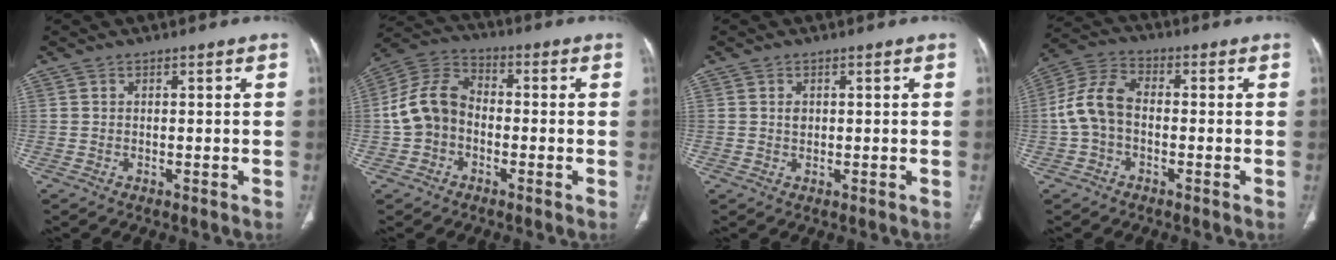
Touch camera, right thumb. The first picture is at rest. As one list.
[{"total": 10.1, "force": [-1.7, 7.8, 6.3], "torque": [-0.117, 0.037, -0.046]}, {"total": 1.4, "force": [0.3, 1.1, 0.8], "torque": [-0.009, 0.000, 0.007]}, {"total": 8.8, "force": [-1.1, 5.8, 6.6], "torque": [-0.133, 0.029, -0.030]}]